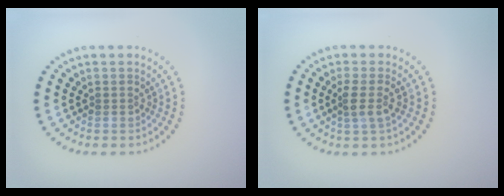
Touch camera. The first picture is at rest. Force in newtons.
{"total": 2.0, "press": 1.6, "slide": 1.1}